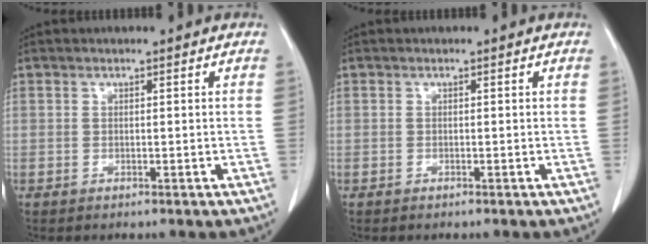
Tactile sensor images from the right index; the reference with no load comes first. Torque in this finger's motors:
{"motor_torque": [0.02, -0.01, 0.00, 0.01]}